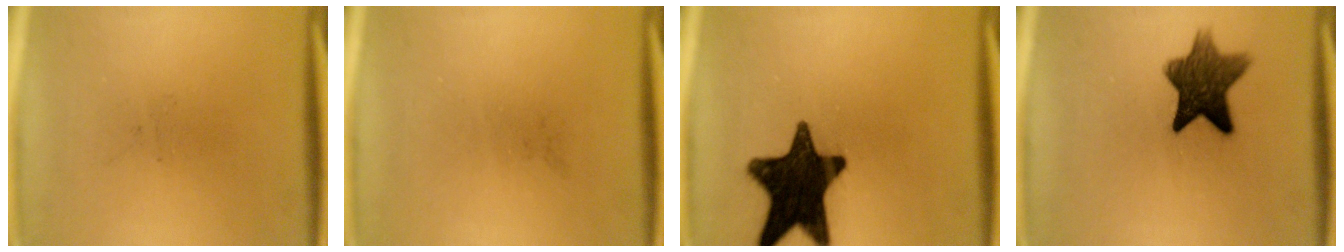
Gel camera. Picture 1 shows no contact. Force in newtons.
{"total": 0.0}
{"total": 17.7}
{"total": 9.8}